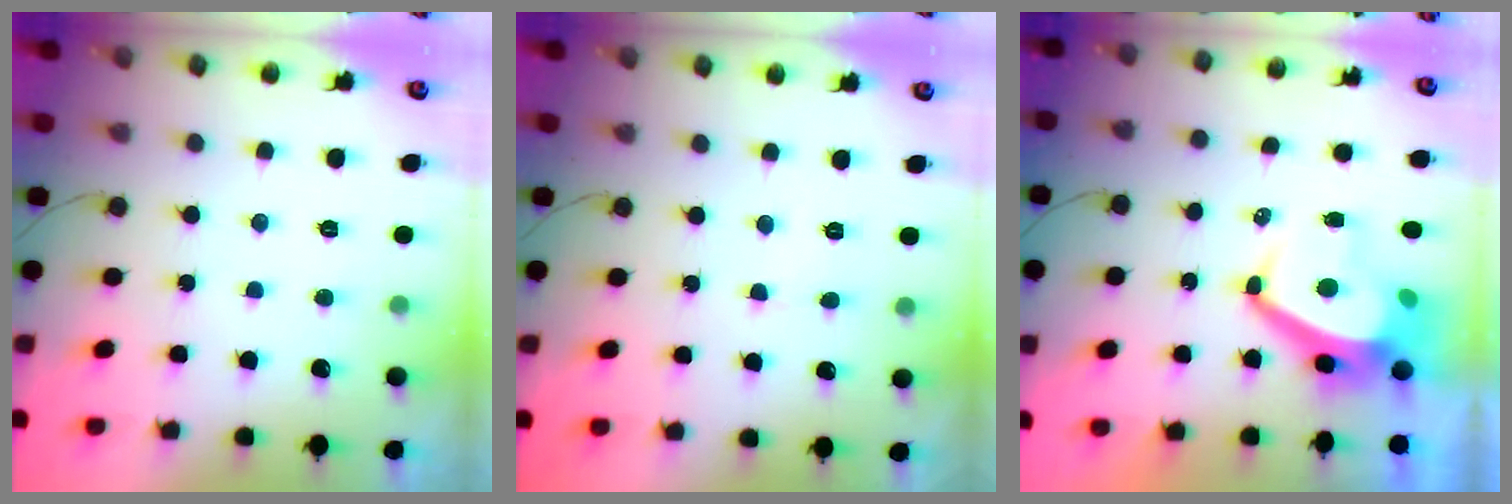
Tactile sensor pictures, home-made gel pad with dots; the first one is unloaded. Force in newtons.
{"total": 2.6, "press": 2.6, "slide": 0.2}
{"total": 6.6, "press": 6.6, "slide": 0.5}